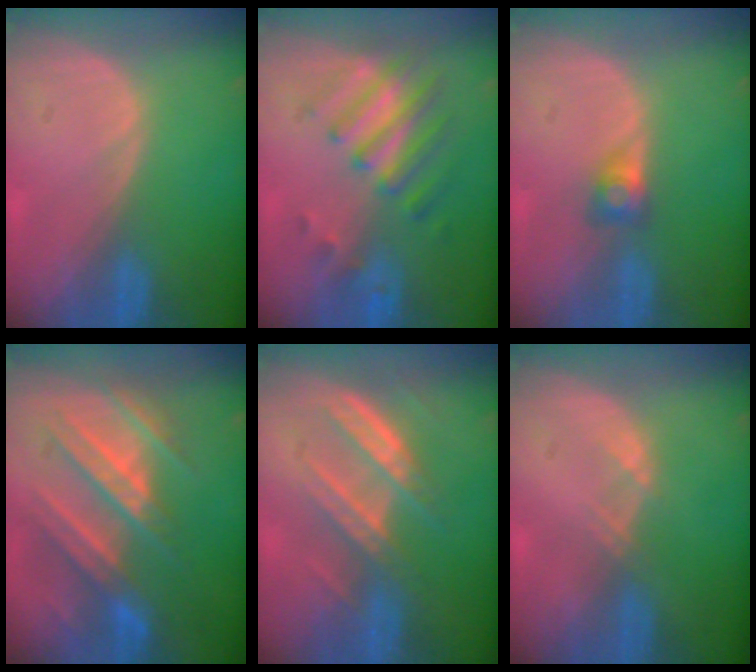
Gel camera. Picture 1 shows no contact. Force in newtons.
{"total": 7.9, "press": 6.9, "slide": 3.8}
{"total": 2.6, "press": 2.4, "slide": 1.0}
{"total": 9.4, "press": 9.3, "slide": 1.6}
{"total": 6.6, "press": 6.4, "slide": 1.7}
{"total": 1.1, "press": 1.0, "slide": 0.2}